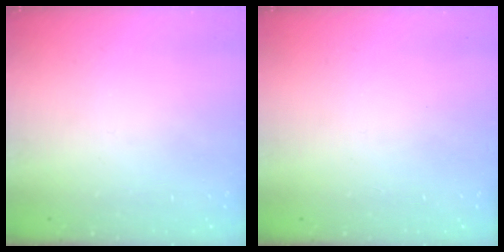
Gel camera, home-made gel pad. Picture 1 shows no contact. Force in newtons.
{"total": 0.0}